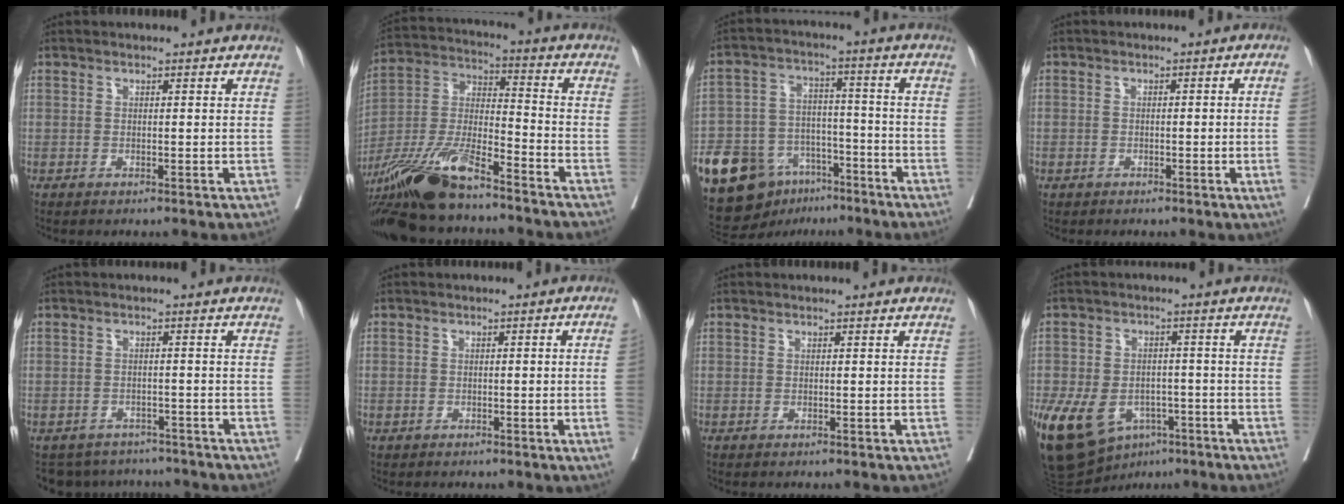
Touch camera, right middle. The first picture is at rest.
{"total": 18.1, "force": [-13.6, 3.2, 11.4], "torque": [-0.254, -0.023, -0.255]}
{"total": 18.8, "force": [-11.4, 11.4, 9.6], "torque": [-0.201, 0.023, -0.188]}
{"total": 2.7, "force": [-0.6, -0.1, 2.6], "torque": [-0.034, 0.006, -0.009]}
{"total": 7.0, "force": [-6.5, 2.7, 0.0], "torque": [0.005, 0.014, -0.082]}
{"total": 2.7, "force": [-0.6, -0.1, 2.6], "torque": [-0.035, 0.007, -0.007]}
{"total": 0.0}
{"total": 15.7, "force": [-7.6, 10.3, 9.1], "torque": [-0.199, -0.002, -0.112]}